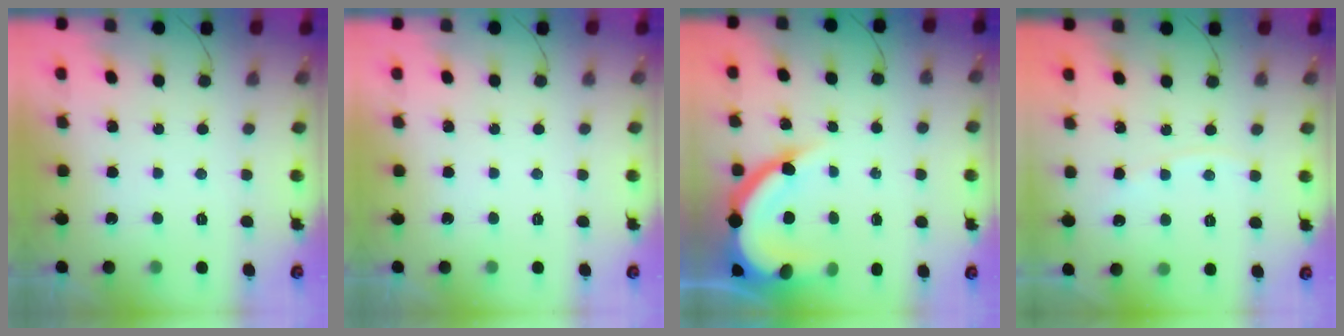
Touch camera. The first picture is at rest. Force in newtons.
{"total": 0.0}
{"total": 14.3, "press": 14.3, "slide": 1.3}
{"total": 2.0, "press": 2.0, "slide": 0.4}